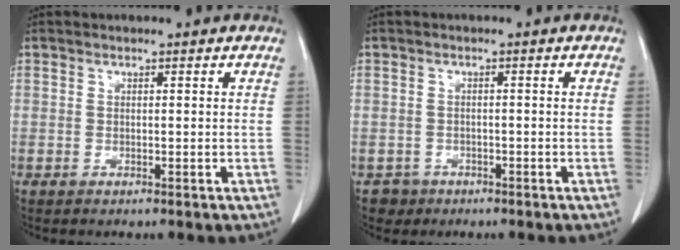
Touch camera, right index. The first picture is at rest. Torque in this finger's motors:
{"motor_torque": [-0.40, -0.06, -1.05, -0.16]}